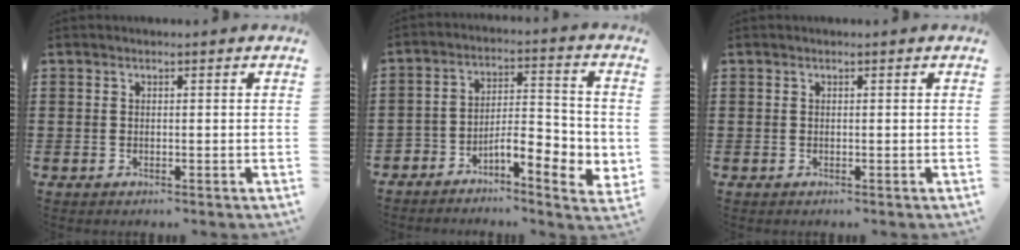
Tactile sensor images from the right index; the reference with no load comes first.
{"total": 6.6, "force": [-3.8, 2.3, 4.8], "torque": [-0.073, -0.006, -0.072]}
{"total": 0.0}